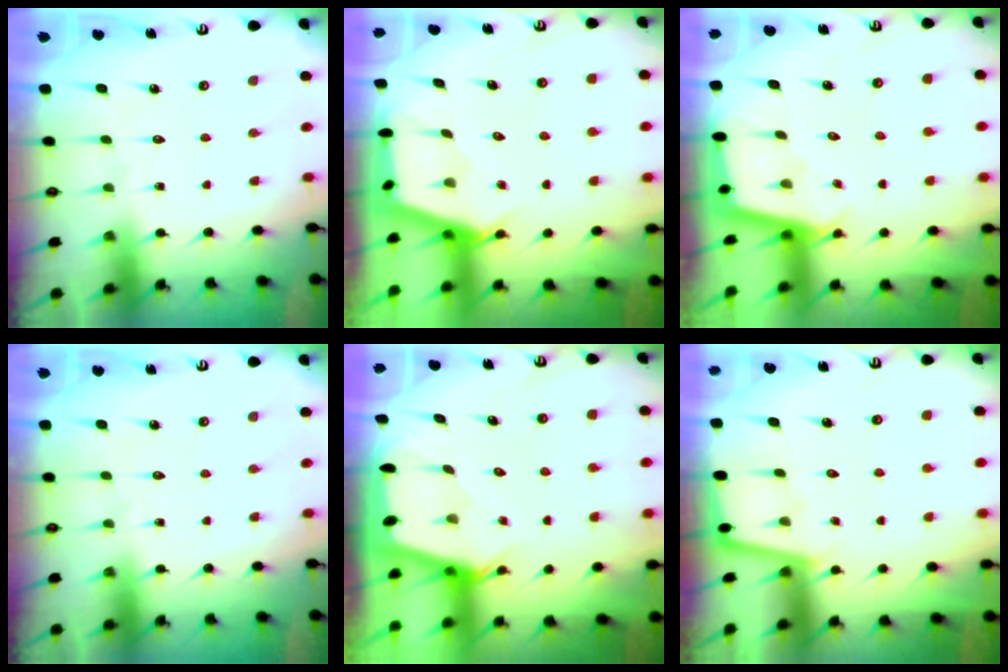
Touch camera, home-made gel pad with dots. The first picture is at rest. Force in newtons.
{"total": 2.7, "press": 2.7, "slide": 0.4}
{"total": 2.1, "press": 2.1, "slide": 0.2}
{"total": 0.0}
{"total": 2.5, "press": 2.5, "slide": 0.3}
{"total": 1.7, "press": 1.7, "slide": 0.3}